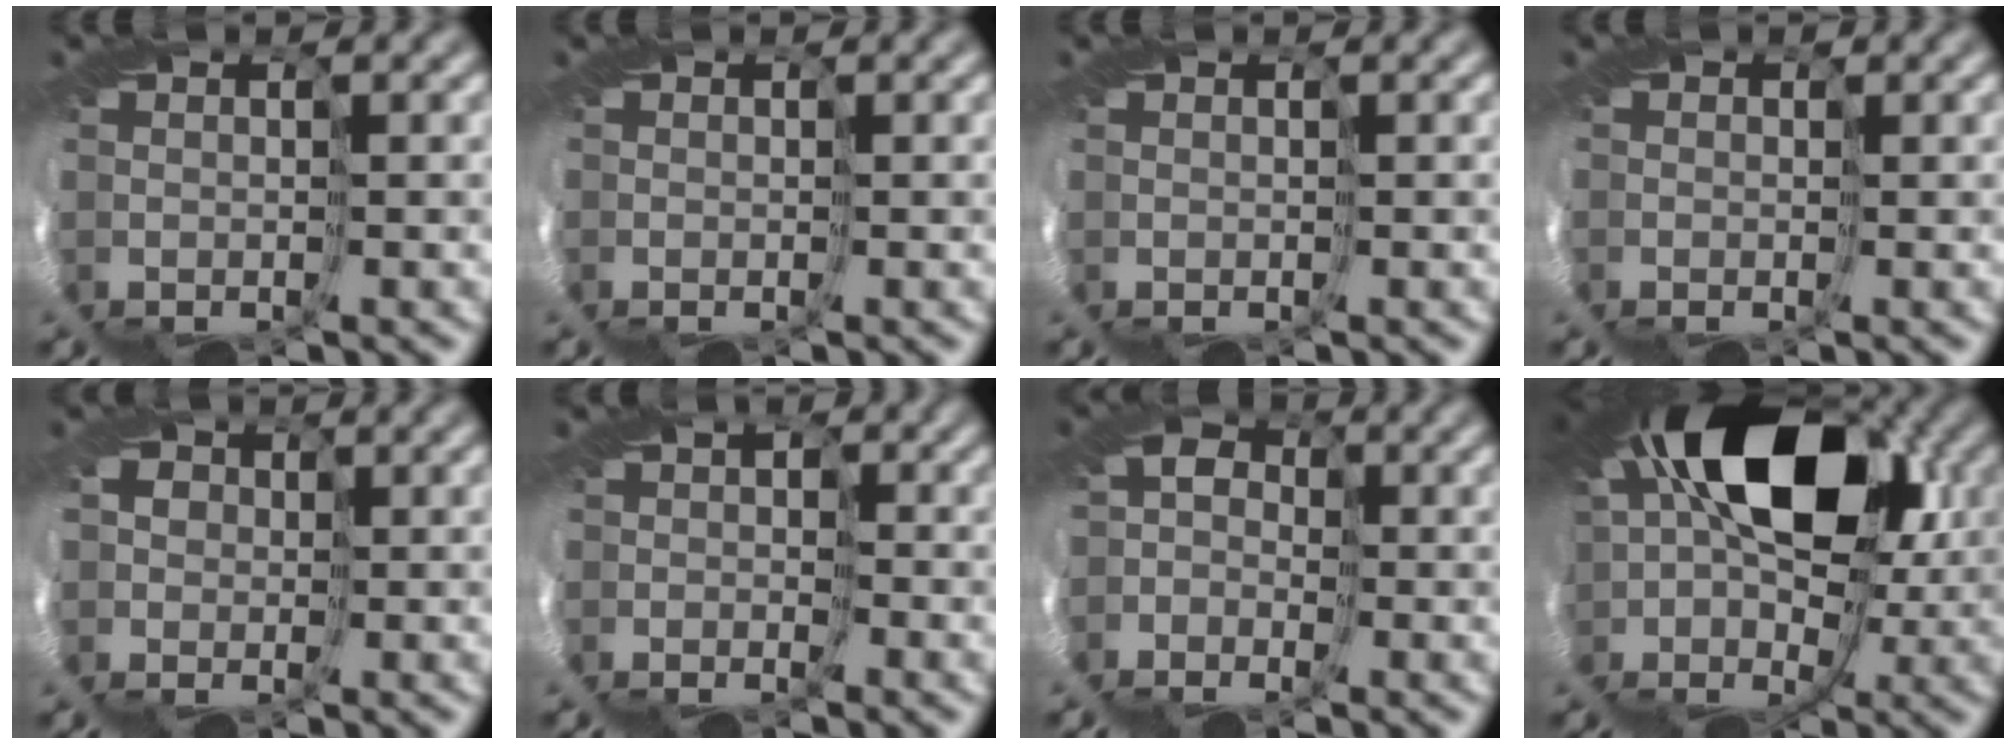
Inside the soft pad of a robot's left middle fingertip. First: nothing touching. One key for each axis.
{"total": 0.0}
{"total": 0.0}
{"total": 1.1, "fx": 0.1, "fy": 1.0, "fz": 0.5, "tx": -0.012, "ty": 0.008, "tz": -0.005}
{"total": 5.5, "fx": -0.5, "fy": 5.2, "fz": 1.7, "tx": -0.039, "ty": 0.007, "tz": -0.046}
{"total": 4.2, "fx": -0.7, "fy": 3.7, "fz": 1.9, "tx": -0.029, "ty": 0.005, "tz": -0.027}
{"total": 4.8, "fx": -2.4, "fy": 3.8, "fz": 1.5, "tx": -0.036, "ty": 0.000, "tz": -0.046}
{"total": 13.8, "fx": 4.0, "fy": 8.3, "fz": 10.2, "tx": -0.149, "ty": 0.018, "tz": 0.046}